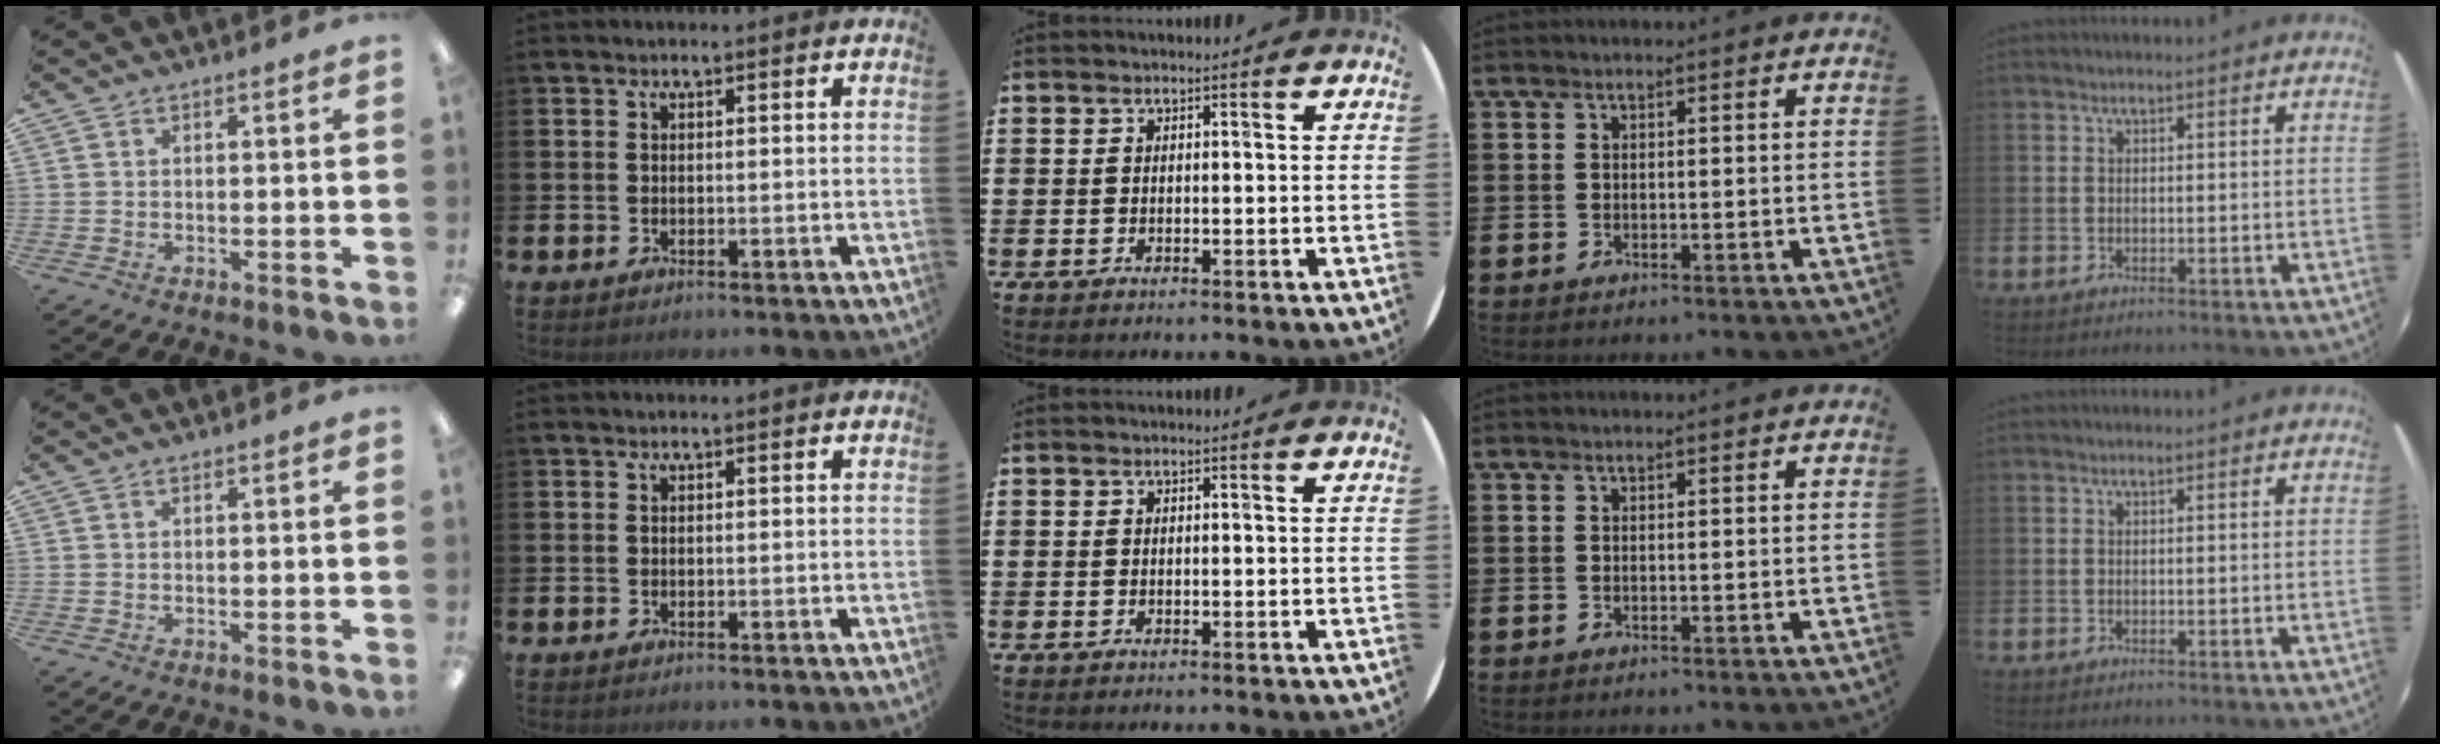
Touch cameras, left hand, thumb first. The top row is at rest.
{}